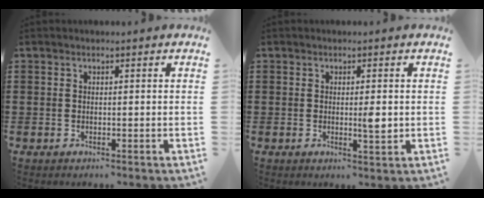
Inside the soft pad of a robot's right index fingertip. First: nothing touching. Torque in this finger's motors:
{"motor_torque": [0.98, 0.82, 0.11, 0.08]}